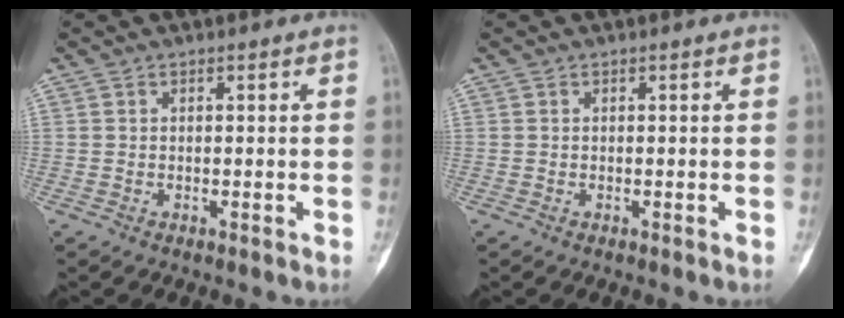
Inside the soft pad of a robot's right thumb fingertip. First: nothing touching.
{"total": 0.0}